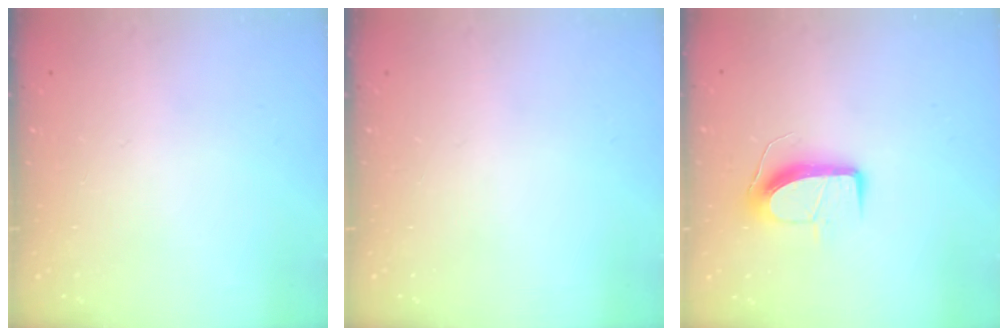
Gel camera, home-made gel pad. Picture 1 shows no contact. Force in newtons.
{"total": 0.0}
{"total": 10.2, "press": 10.2, "slide": 0.0}